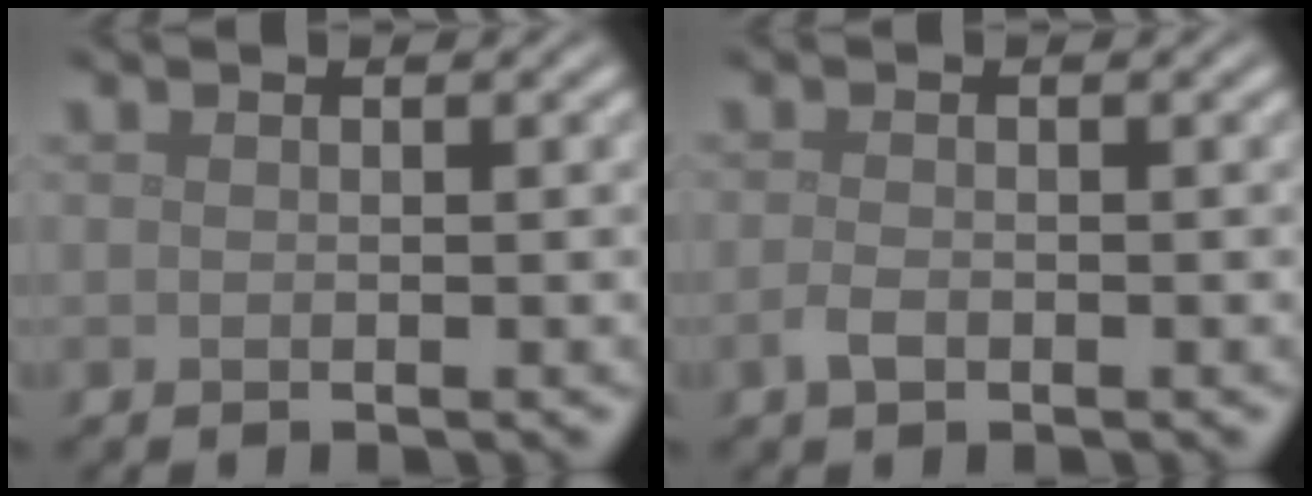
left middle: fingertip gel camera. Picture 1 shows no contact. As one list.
[{"total": 1.2, "force": [-0.5, 0.6, 0.9], "torque": [-0.021, -0.002, -0.012]}]